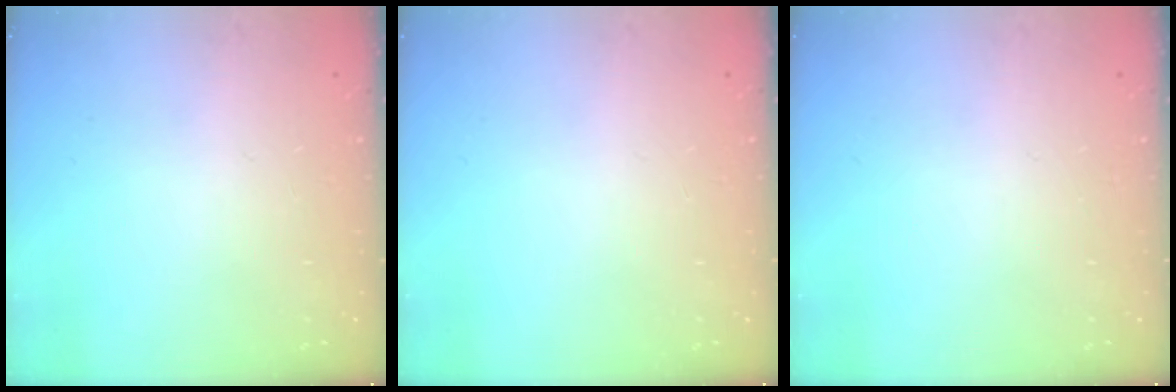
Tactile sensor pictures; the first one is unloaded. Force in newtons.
{"total": 0.0}
{"total": 0.0}